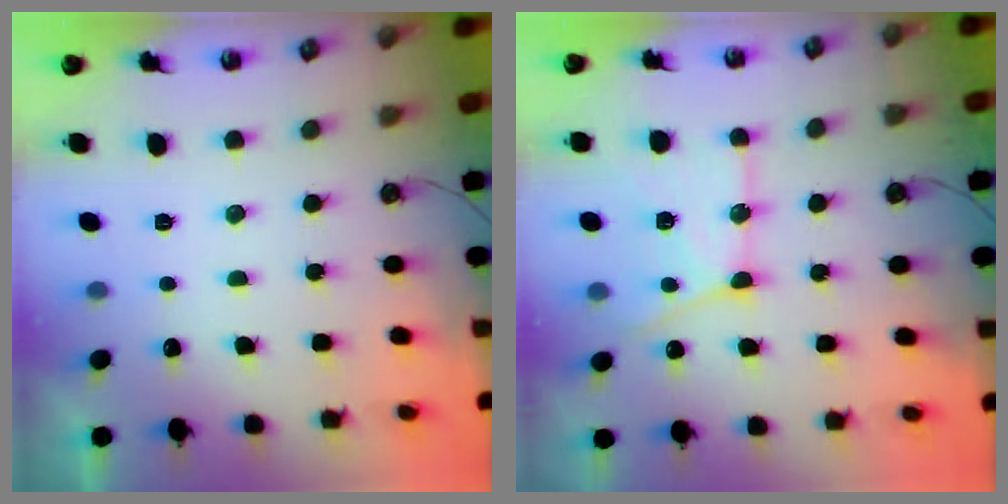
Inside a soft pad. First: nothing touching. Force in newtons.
{"total": 16.5, "press": 16.4, "slide": 1.7}